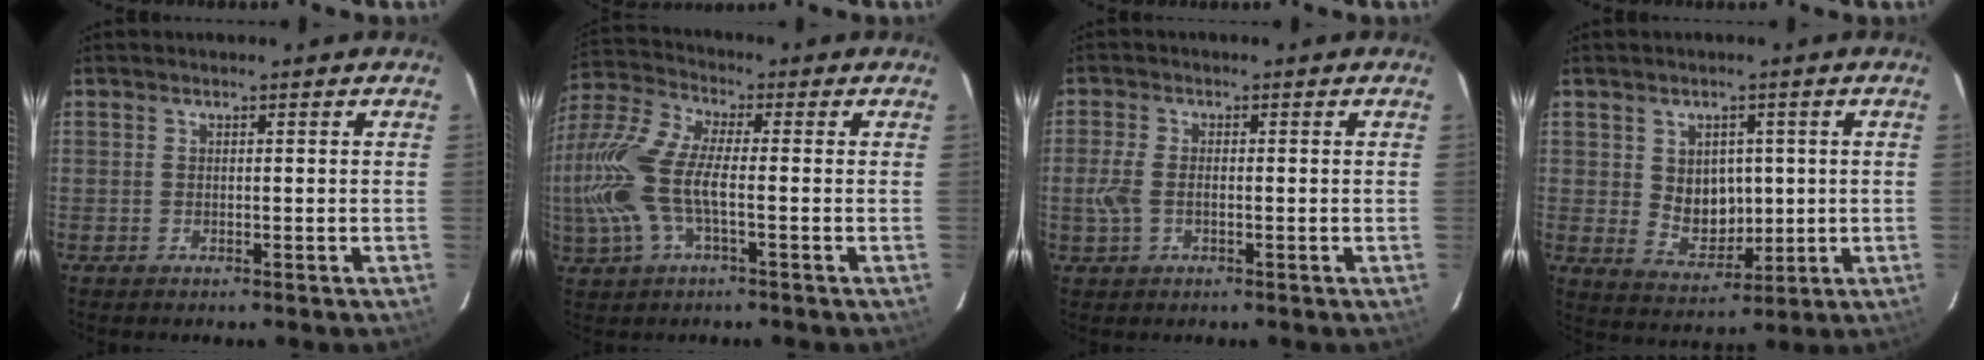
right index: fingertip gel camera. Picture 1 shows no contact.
{"total": 15.4, "force": [-2.2, 6.1, 13.9], "torque": [-0.294, 0.002, -0.047]}
{"total": 4.0, "force": [-0.8, 2.3, 3.2], "torque": [-0.073, 0.001, -0.014]}
{"total": 7.0, "force": [0.9, 5.7, 3.8], "torque": [-0.067, 0.002, 0.033]}